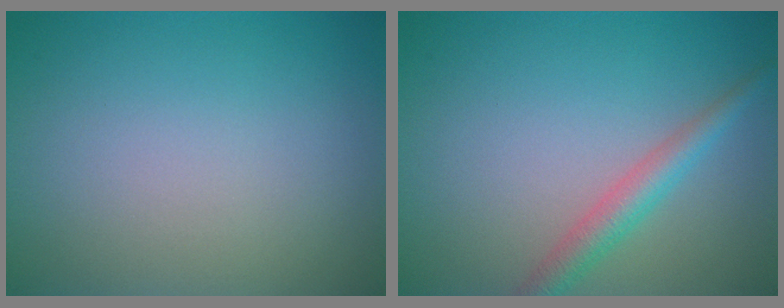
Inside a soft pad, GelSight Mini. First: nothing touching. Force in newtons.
{"total": 2.7, "press": 2.7, "slide": 0.1}